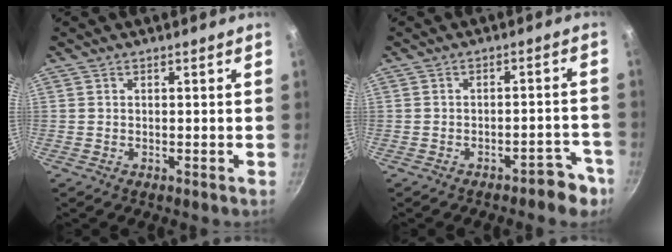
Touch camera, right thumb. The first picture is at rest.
{"total": 5.5, "force": [-4.0, 2.3, 3.1], "torque": [-0.025, 0.044, -0.046]}